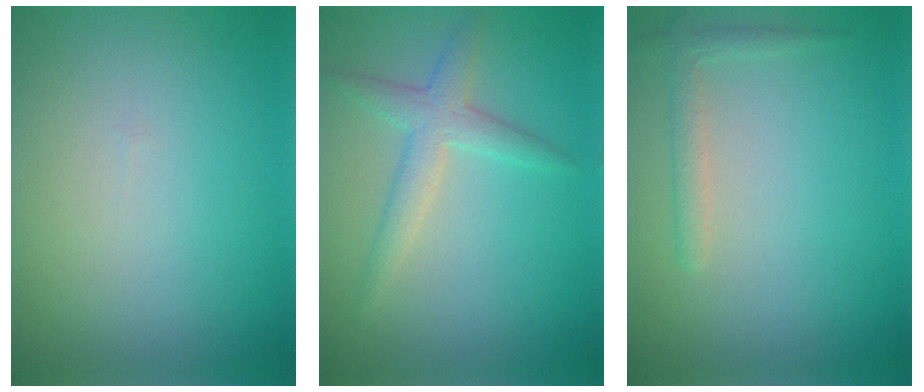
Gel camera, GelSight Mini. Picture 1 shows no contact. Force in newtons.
{"total": 2.7, "press": 2.7, "slide": 0.1}
{"total": 1.5, "press": 1.5, "slide": 0.1}